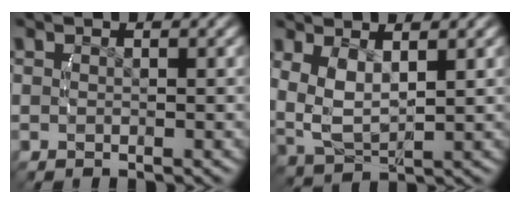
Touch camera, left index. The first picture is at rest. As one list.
[{"total": 6.1, "force": [1.2, 4.4, 4.1], "torque": [-0.108, -0.016, 0.029]}]